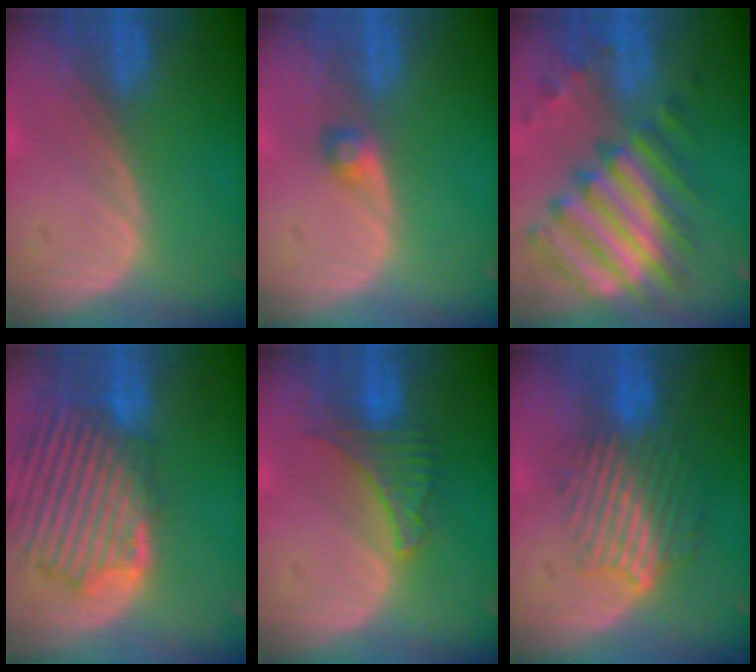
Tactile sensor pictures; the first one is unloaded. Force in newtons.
{"total": 1.8, "press": 1.7, "slide": 0.3}
{"total": 11.6, "press": 10.6, "slide": 4.9}
{"total": 12.9, "press": 11.6, "slide": 5.7}
{"total": 5.0, "press": 5.0, "slide": 0.4}
{"total": 9.7, "press": 8.1, "slide": 5.3}